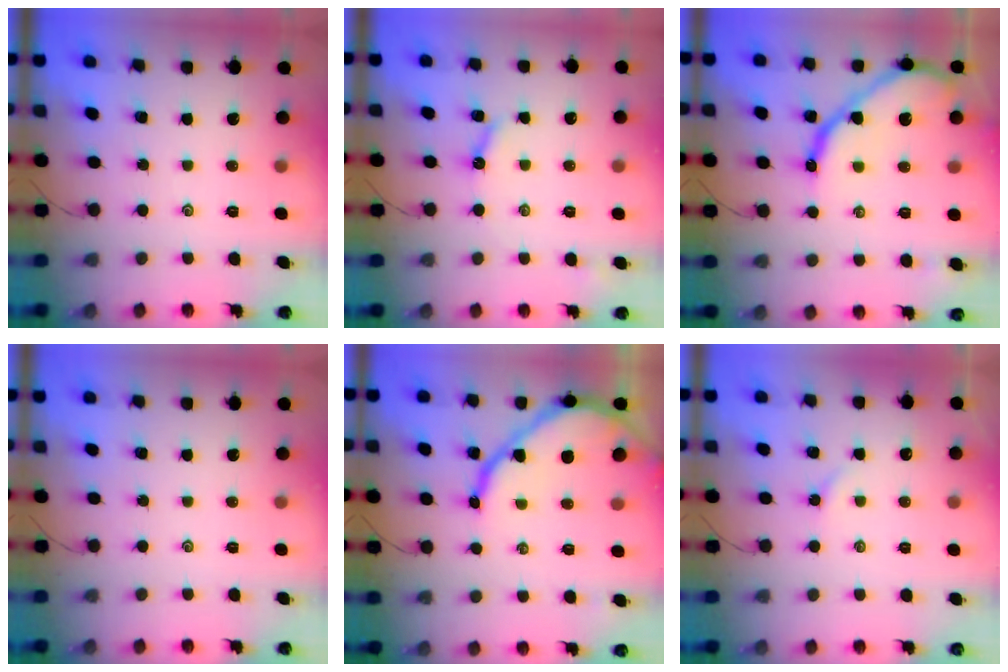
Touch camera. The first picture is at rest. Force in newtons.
{"total": 6.3, "press": 6.3, "slide": 0.1}
{"total": 13.2, "press": 13.1, "slide": 1.2}
{"total": 0.0}
{"total": 12.4, "press": 12.3, "slide": 1.3}
{"total": 3.0, "press": 2.9, "slide": 0.6}